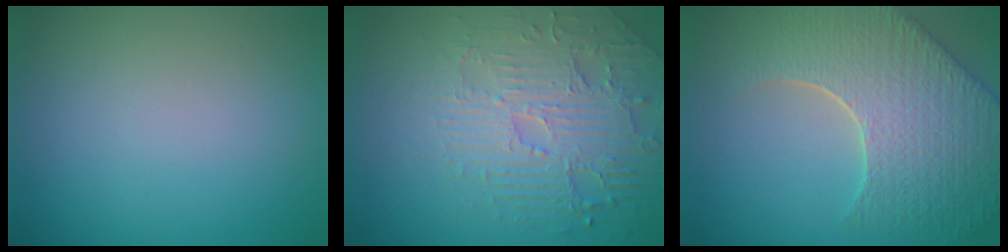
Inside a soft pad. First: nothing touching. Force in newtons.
{"total": 4.4, "press": 4.2, "slide": 1.4}
{"total": 8.8, "press": 6.3, "slide": 6.2}